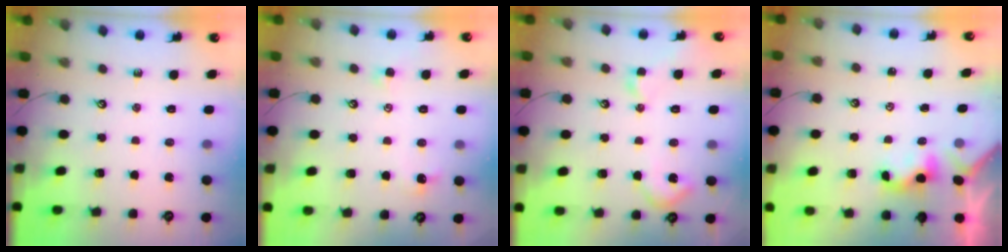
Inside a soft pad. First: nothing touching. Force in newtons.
{"total": 0.8, "press": 0.7, "slide": 0.4}
{"total": 5.2, "press": 5.1, "slide": 1.0}
{"total": 0.5, "press": 0.4, "slide": 0.4}